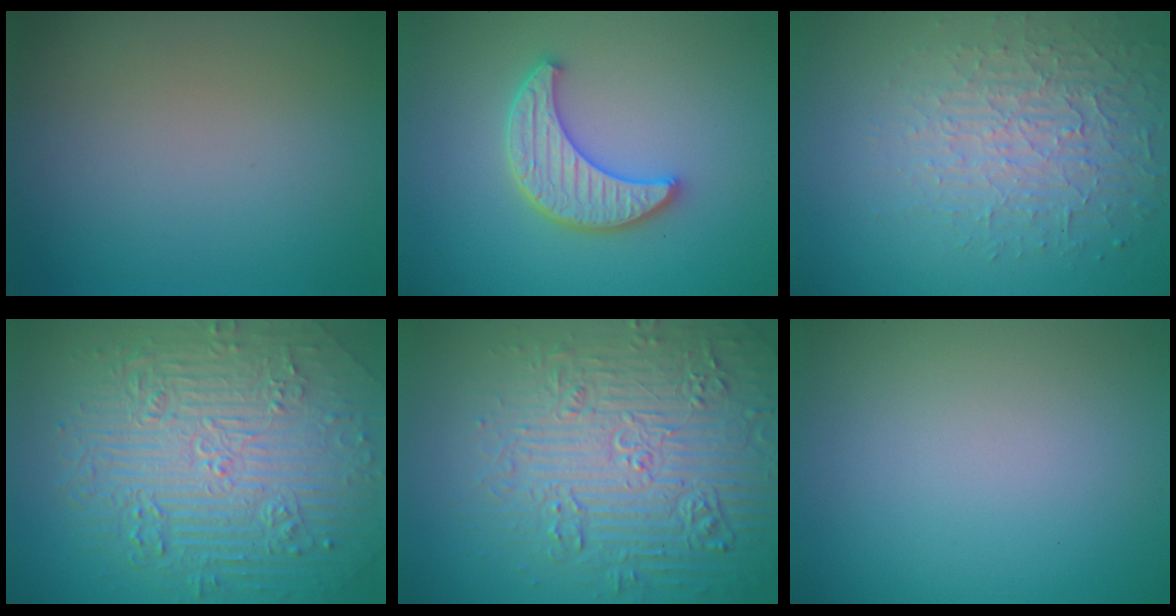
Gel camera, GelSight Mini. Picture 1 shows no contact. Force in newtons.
{"total": 4.2, "press": 3.8, "slide": 1.9}
{"total": 3.6, "press": 3.3, "slide": 1.6}
{"total": 11.0, "press": 7.3, "slide": 8.3}
{"total": 8.1, "press": 7.8, "slide": 1.9}
{"total": 0.0}